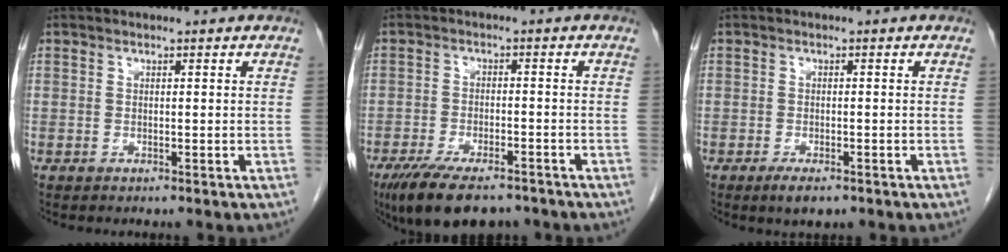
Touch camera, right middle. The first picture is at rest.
{"total": 11.0, "force": [-8.3, 3.7, 6.2], "torque": [-0.102, -0.014, -0.130]}
{"total": 2.7, "force": [-1.8, 0.9, 1.9], "torque": [-0.035, -0.003, -0.026]}